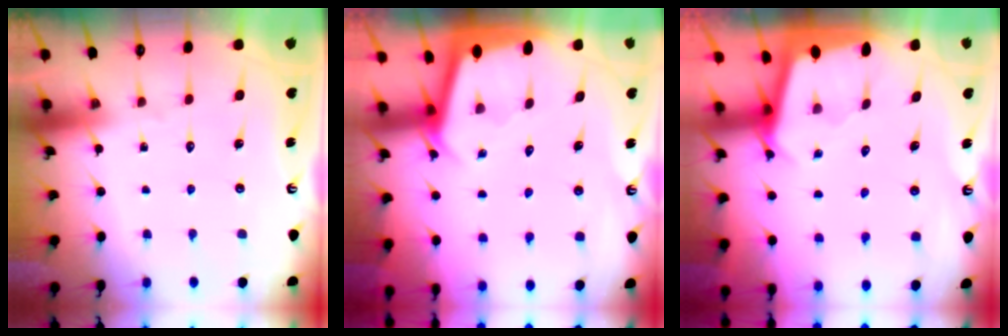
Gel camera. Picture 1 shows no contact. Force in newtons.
{"total": 2.3, "press": 2.3, "slide": 0.1}
{"total": 2.5, "press": 2.5, "slide": 0.1}